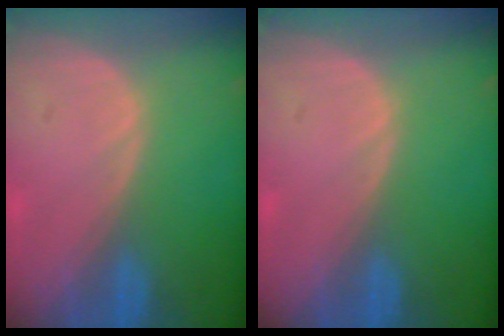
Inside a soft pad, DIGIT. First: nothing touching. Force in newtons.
{"total": 0.0}